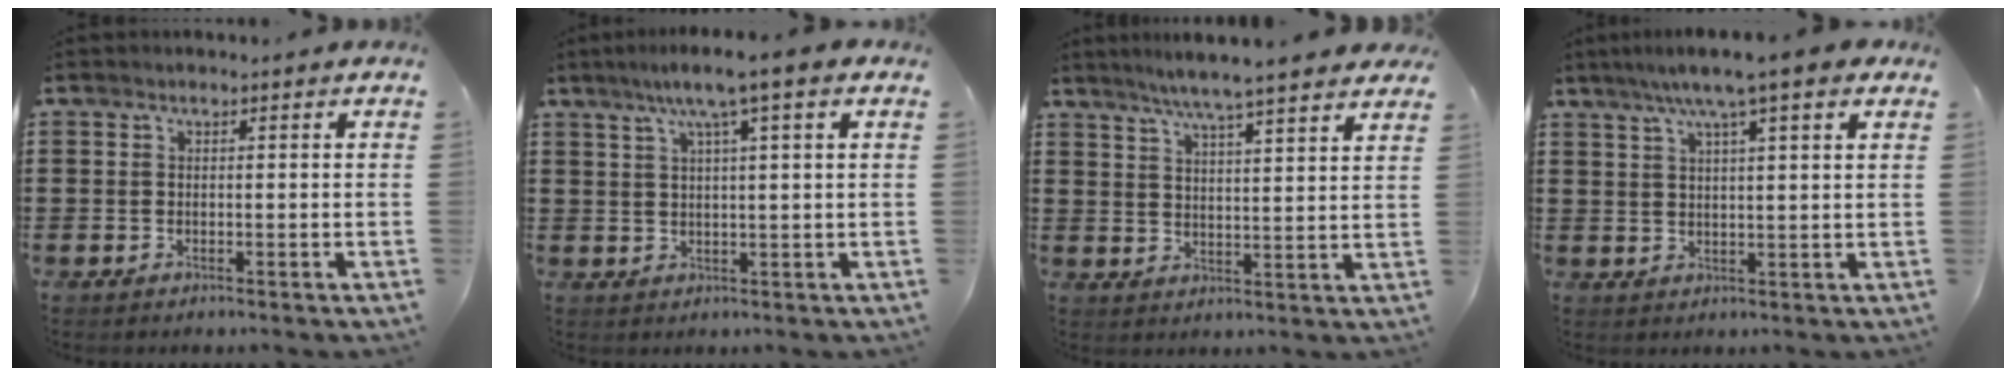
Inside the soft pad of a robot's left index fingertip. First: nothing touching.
{"total": 5.4, "force": [2.8, -0.2, 4.6], "torque": [-0.096, 0.006, 0.043]}
{"total": 5.8, "force": [5.1, -0.5, 2.7], "torque": [-0.069, -0.022, 0.087]}
{"total": 6.4, "force": [4.6, 0.3, 4.5], "torque": [-0.100, -0.002, 0.079]}